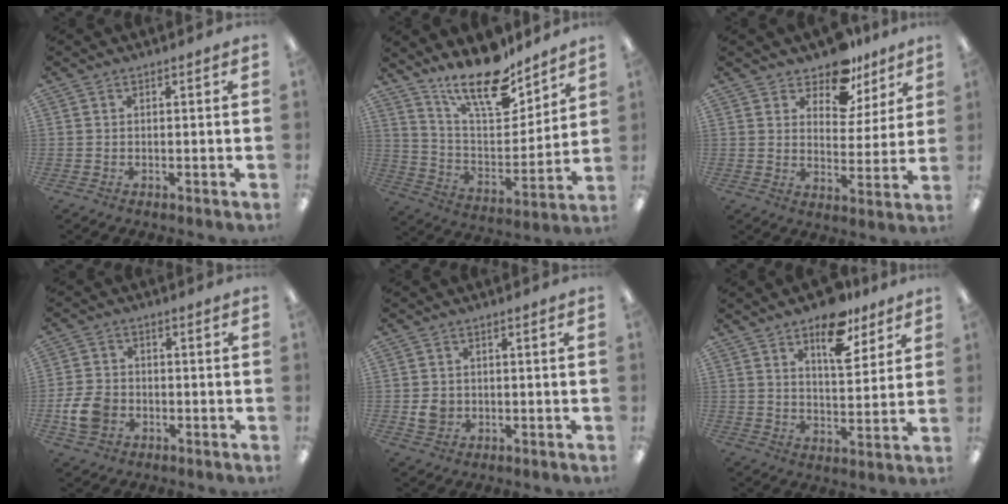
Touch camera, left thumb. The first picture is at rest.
{"total": 18.0, "force": [14.1, 6.3, 9.3], "torque": [-0.166, -0.094, 0.244]}
{"total": 10.9, "force": [8.7, 5.6, 3.2], "torque": [-0.056, -0.058, 0.162]}
{"total": 7.9, "force": [-2.4, 6.0, 4.6], "torque": [-0.105, 0.013, -0.043]}
{"total": 3.7, "force": [-0.4, 3.3, 1.7], "torque": [-0.021, 0.004, -0.007]}
{"total": 12.6, "force": [8.2, 5.9, 7.5], "torque": [-0.096, -0.040, 0.137]}